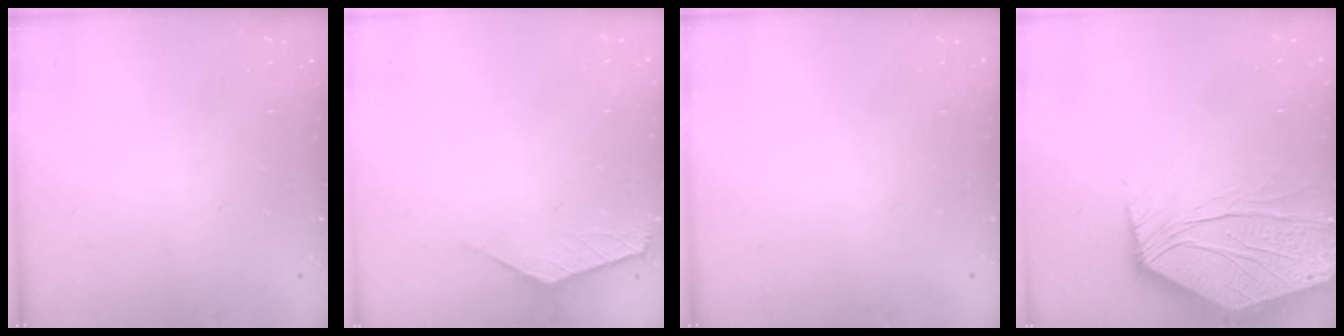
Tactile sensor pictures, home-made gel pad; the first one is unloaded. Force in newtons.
{"total": 1.5, "press": 1.4, "slide": 0.4}
{"total": 0.0}
{"total": 9.6, "press": 9.4, "slide": 1.6}